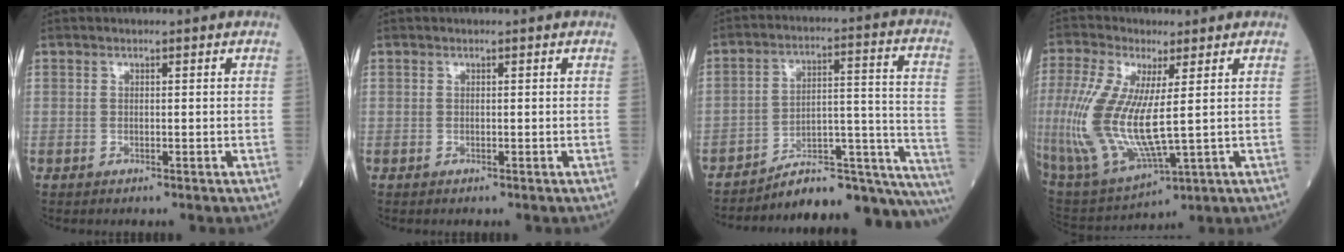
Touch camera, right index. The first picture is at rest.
{"total": 0.0}
{"total": 20.3, "force": [-19.1, 2.3, 6.4], "torque": [-0.022, 0.066, -0.263]}
{"total": 15.7, "force": [0.5, 4.6, 15.0], "torque": [-0.345, -0.017, 0.024]}